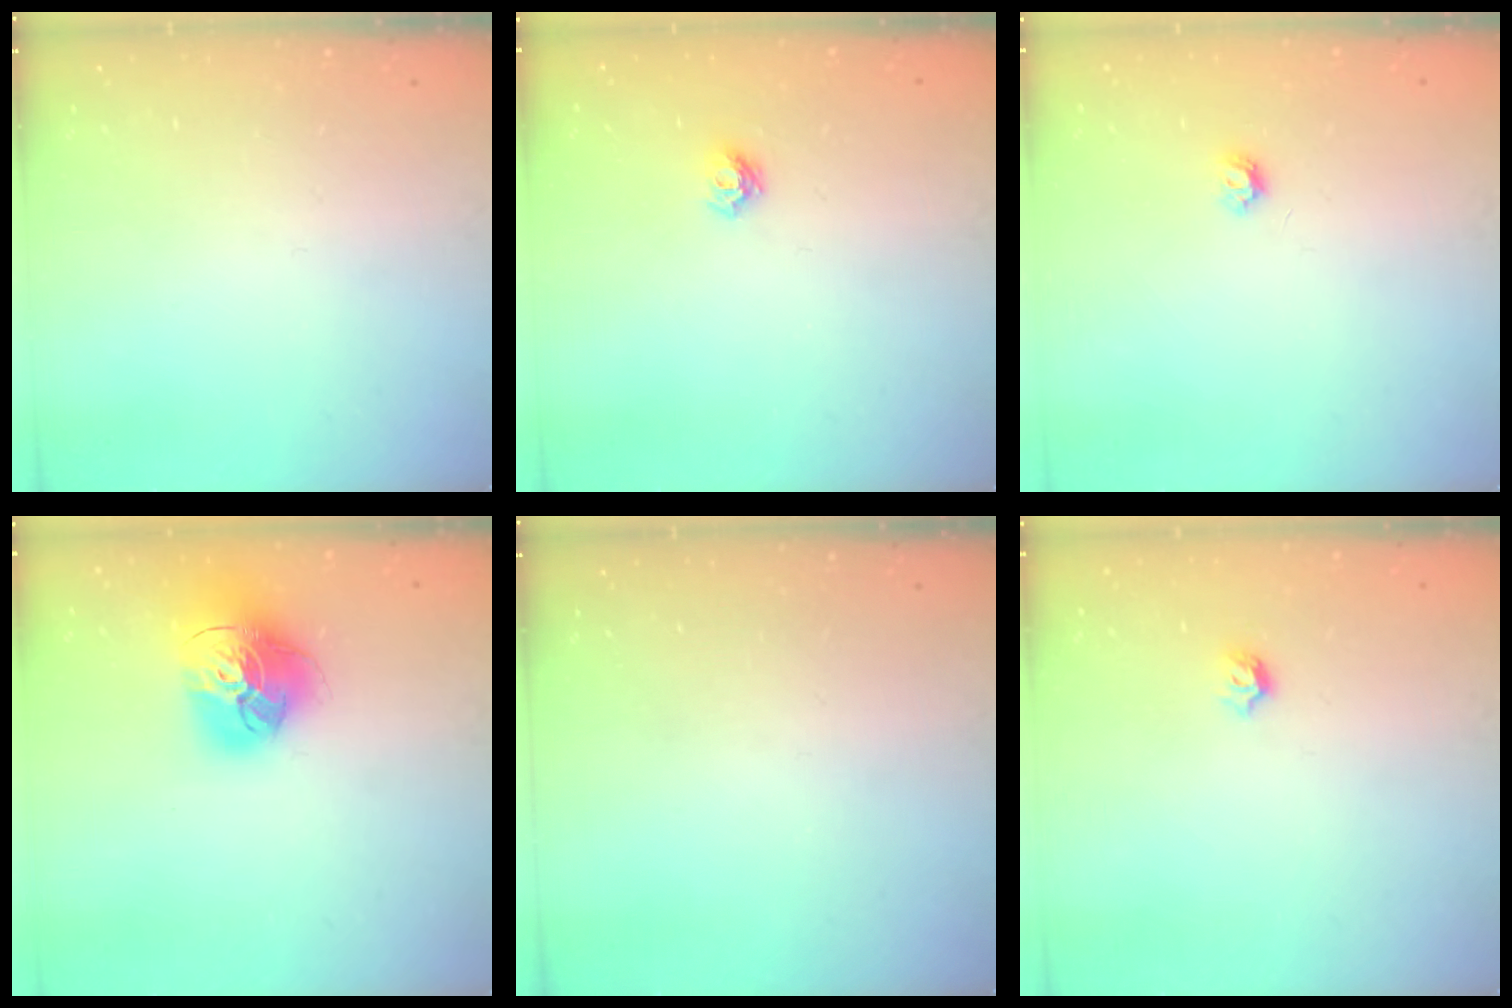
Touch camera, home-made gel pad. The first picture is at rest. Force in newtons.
{"total": 4.9, "press": 4.8, "slide": 0.6}
{"total": 4.0, "press": 4.0, "slide": 0.6}
{"total": 18.3, "press": 18.2, "slide": 2.1}
{"total": 0.0}
{"total": 3.8, "press": 3.7, "slide": 0.8}